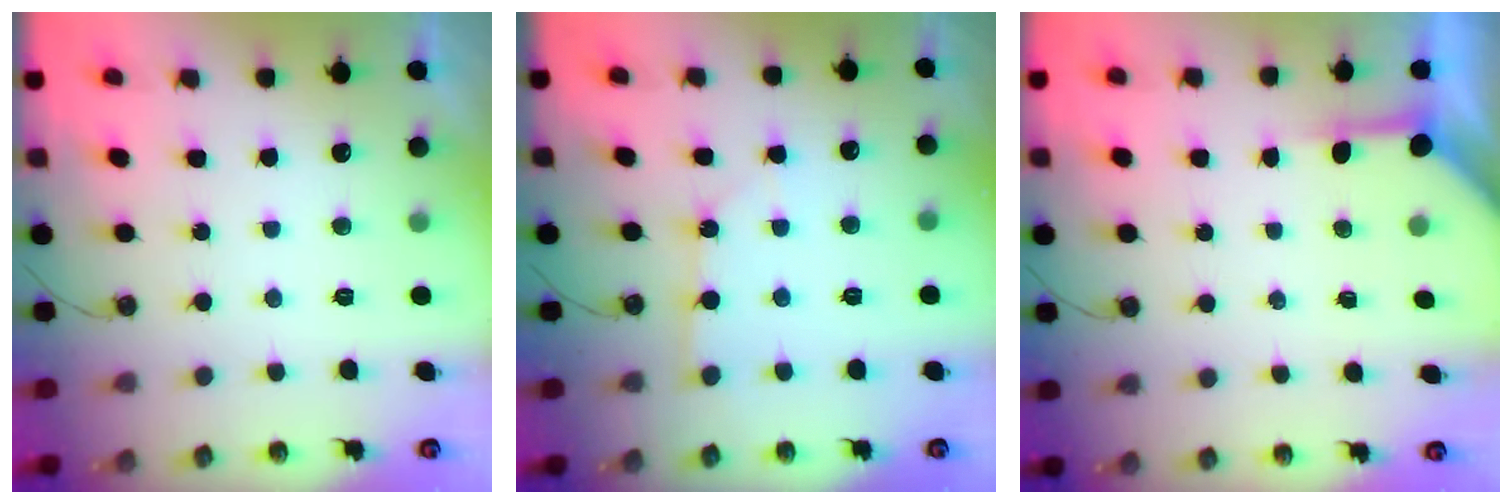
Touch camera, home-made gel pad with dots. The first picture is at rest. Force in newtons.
{"total": 2.5, "press": 2.5, "slide": 0.3}
{"total": 3.9, "press": 3.8, "slide": 0.4}